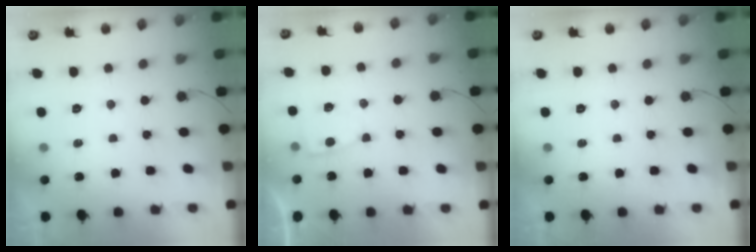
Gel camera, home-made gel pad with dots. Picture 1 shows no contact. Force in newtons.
{"total": 2.7, "press": 2.7, "slide": 0.4}
{"total": 0.0}